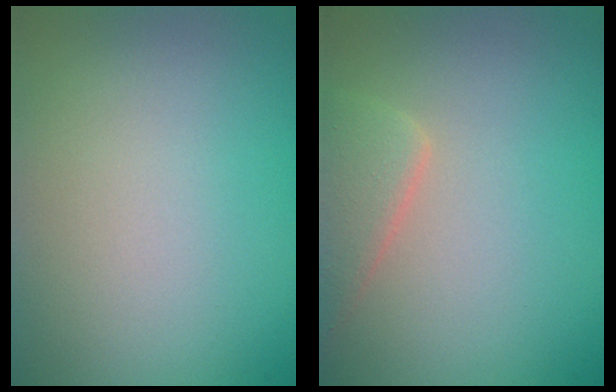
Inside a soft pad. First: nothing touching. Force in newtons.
{"total": 3.3, "press": 3.3, "slide": 0.2}